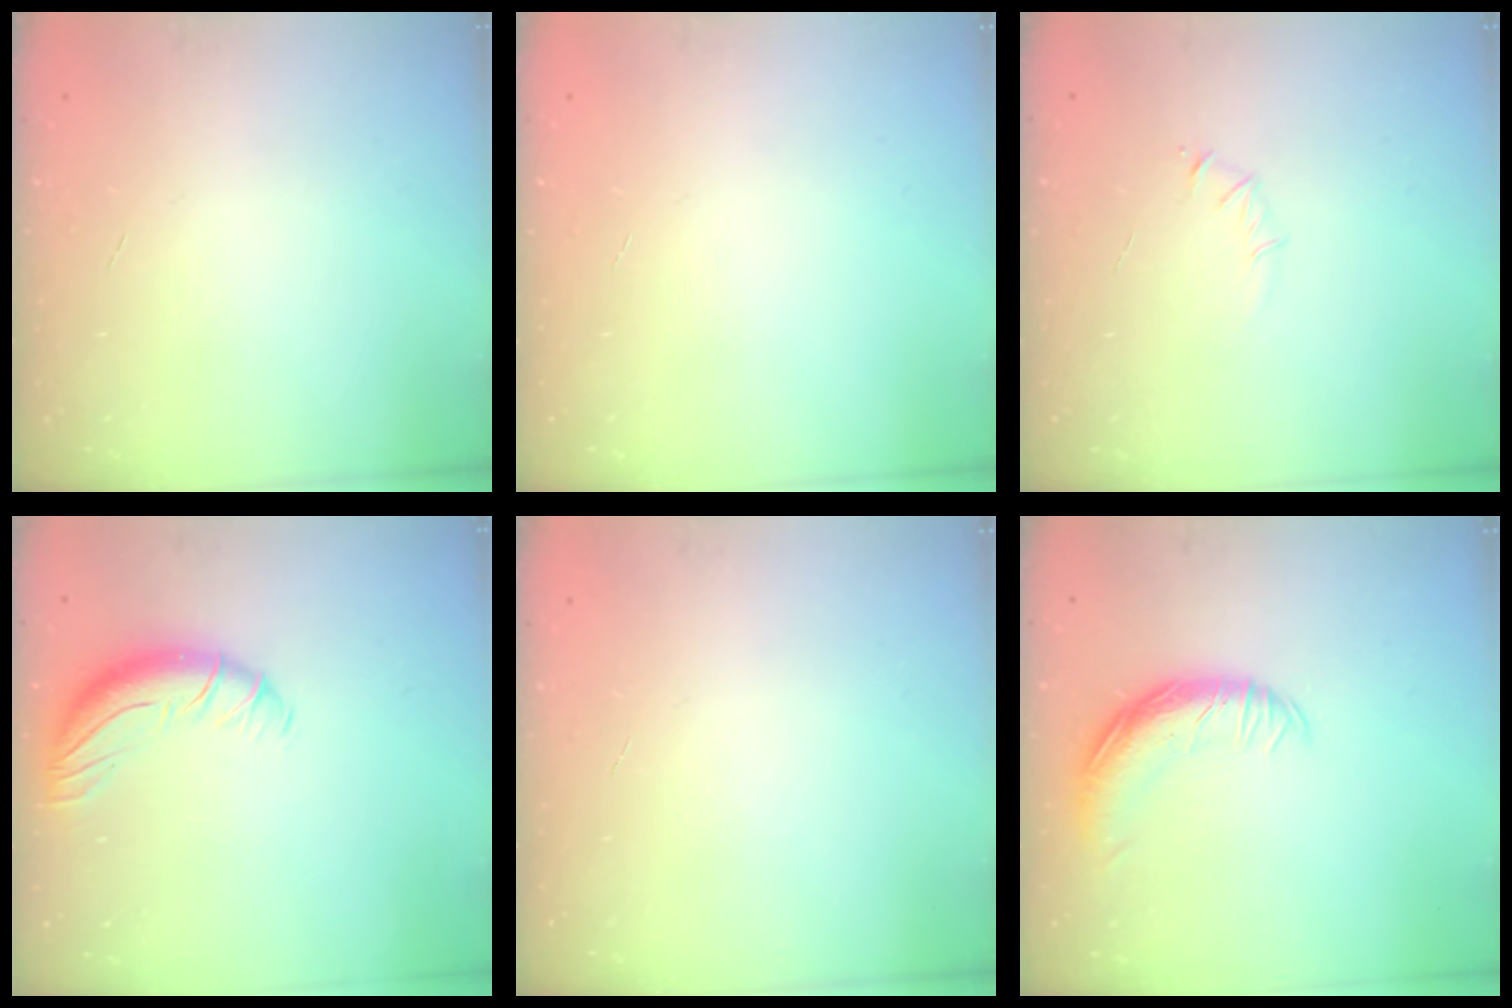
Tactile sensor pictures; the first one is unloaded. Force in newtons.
{"total": 0.0}
{"total": 2.7, "press": 2.6, "slide": 0.8}
{"total": 11.5, "press": 11.2, "slide": 2.6}
{"total": 0.0}
{"total": 15.3, "press": 15.3, "slide": 0.4}